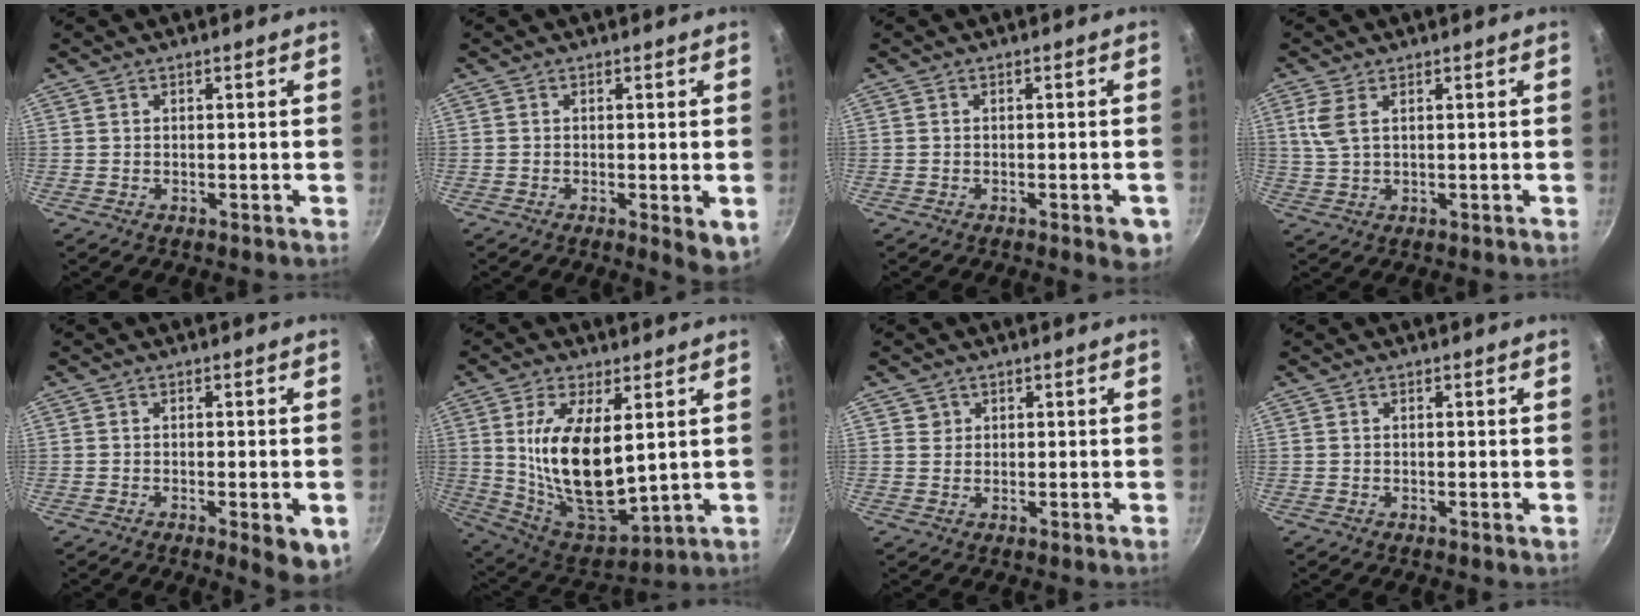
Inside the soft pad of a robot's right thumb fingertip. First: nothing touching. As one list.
[{"total": 4.3, "force": [-0.8, 1.4, 4.0], "torque": [-0.050, -0.011, -0.010]}, {"total": 4.3, "force": [-1.8, 1.4, 3.6], "torque": [-0.036, 0.003, -0.022]}, {"total": 4.4, "force": [1.6, 2.0, 3.6], "torque": [-0.082, -0.001, 0.035]}, {"total": 6.1, "force": [-2.1, 1.7, 5.5], "torque": [-0.062, -0.001, -0.026]}, {"total": 18.3, "force": [3.1, 8.2, 16.0], "torque": [-0.285, -0.033, 0.073]}, {"total": 1.8, "force": [0.6, 1.7, 0.2], "torque": [0.011, 0.003, 0.006]}, {"total": 0.0}]